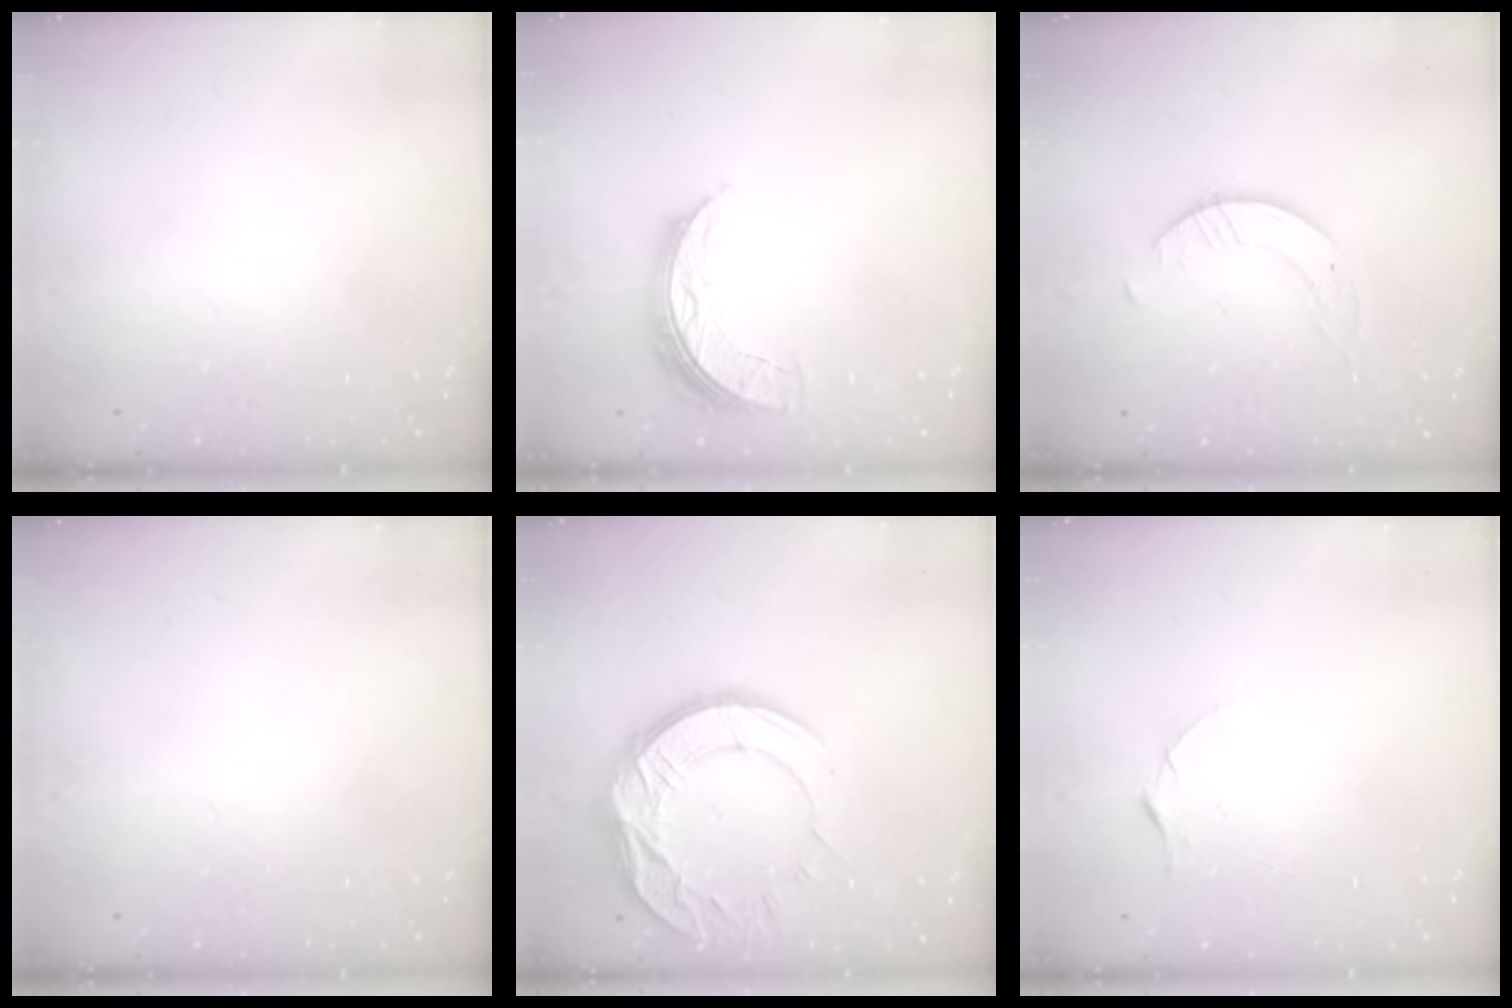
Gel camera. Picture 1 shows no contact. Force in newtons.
{"total": 7.2, "press": 7.2, "slide": 0.3}
{"total": 1.7, "press": 1.7, "slide": 0.2}
{"total": 0.0}
{"total": 15.6, "press": 15.5, "slide": 1.1}
{"total": 5.4, "press": 5.4, "slide": 0.5}